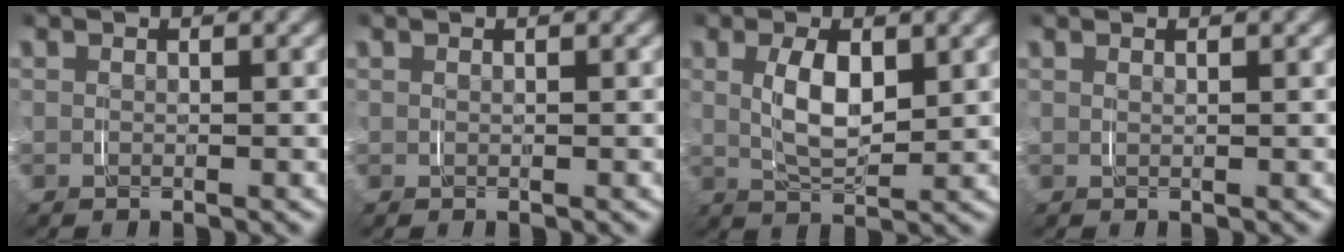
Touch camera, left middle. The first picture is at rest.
{"total": 0.0}
{"total": 4.1, "force": [0.8, 1.8, 3.6], "torque": [-0.068, -0.007, 0.018]}
{"total": 0.5, "force": [0.5, -0.1, 0.2], "torque": [-0.002, 0.000, 0.009]}